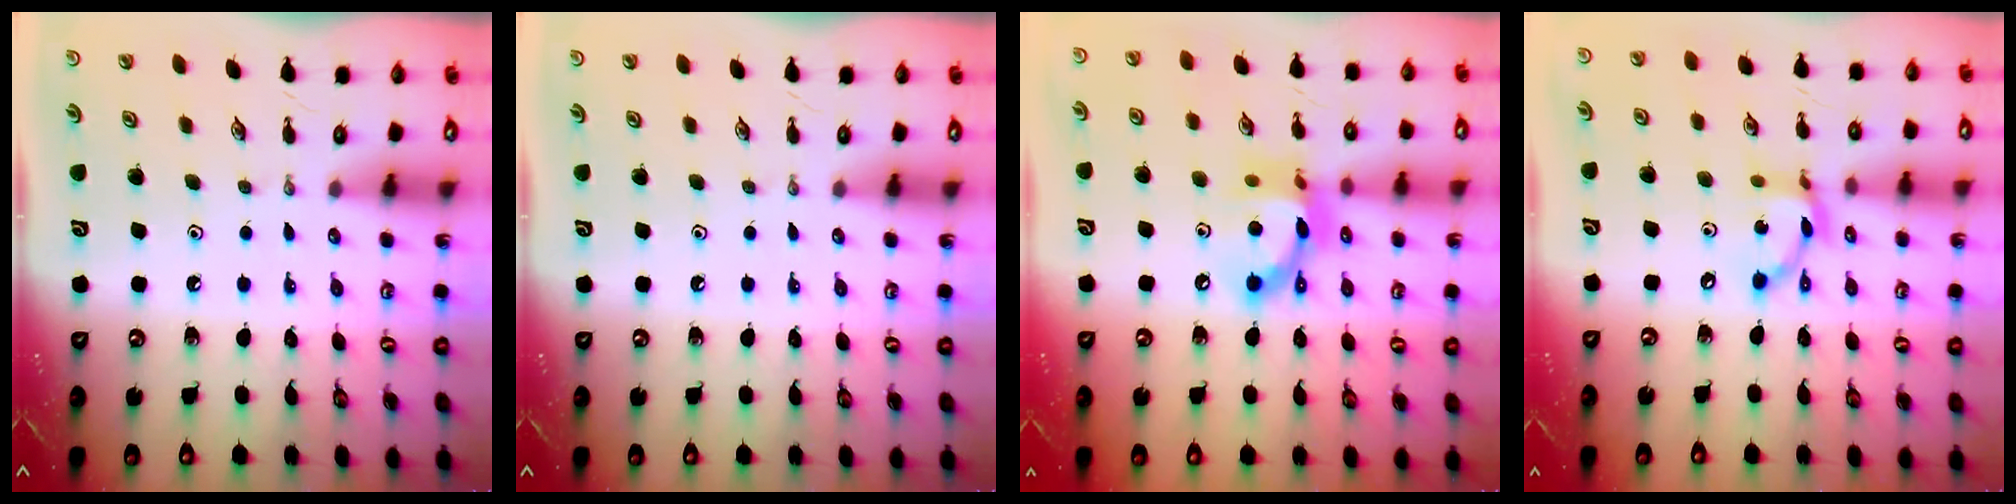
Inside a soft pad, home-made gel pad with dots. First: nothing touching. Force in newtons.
{"total": 0.0}
{"total": 15.4, "press": 15.4, "slide": 1.0}
{"total": 12.1, "press": 12.1, "slide": 0.8}